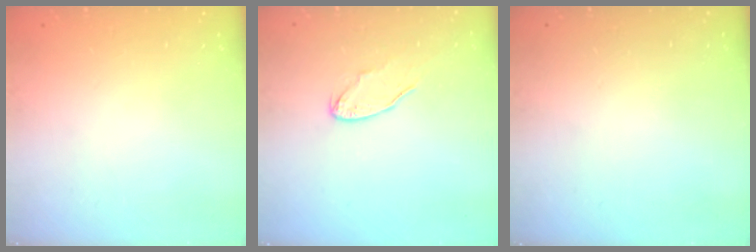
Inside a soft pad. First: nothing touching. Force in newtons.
{"total": 5.4, "press": 5.4, "slide": 0.5}
{"total": 0.0}